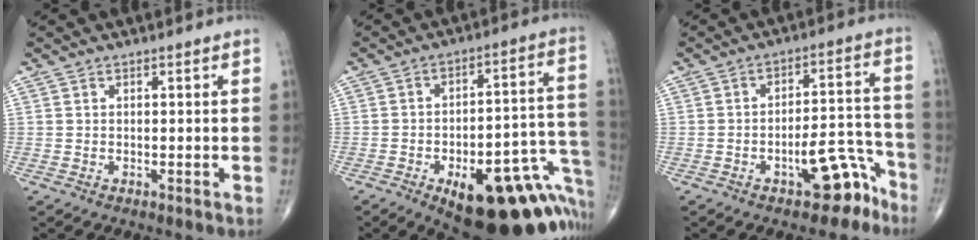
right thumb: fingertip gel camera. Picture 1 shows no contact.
{"total": 27.4, "force": [-12.5, 11.1, 21.7], "torque": [-0.181, 0.082, -0.158]}
{"total": 9.8, "force": [-6.0, 4.1, 6.6], "torque": [-0.063, 0.068, -0.079]}